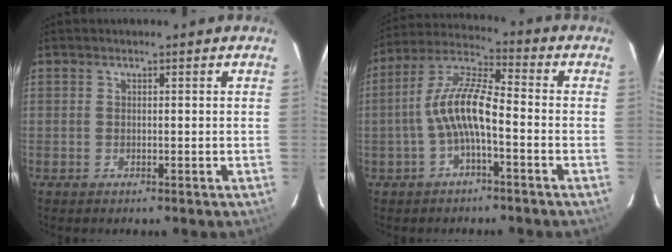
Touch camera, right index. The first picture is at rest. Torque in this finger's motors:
{"motor_torque": [0.61, -0.31, 0.74, 0.15]}